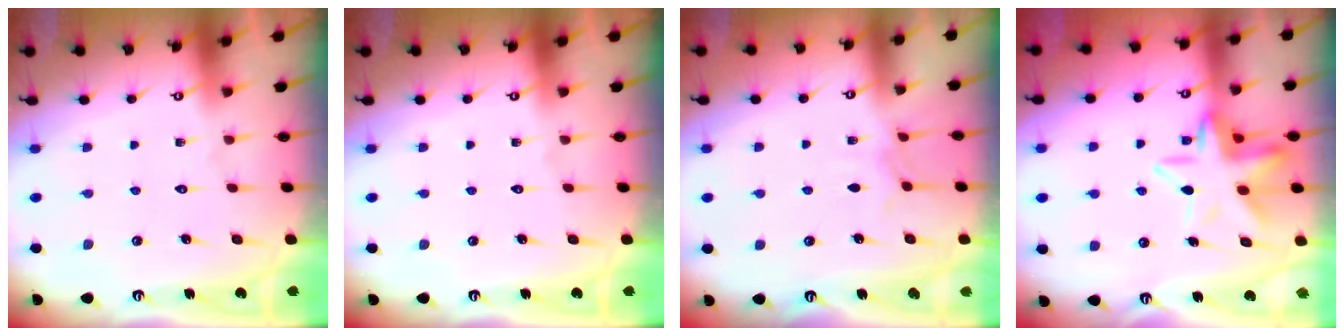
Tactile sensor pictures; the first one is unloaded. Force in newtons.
{"total": 0.0}
{"total": 3.8, "press": 3.7, "slide": 0.6}
{"total": 12.3, "press": 12.2, "slide": 1.9}